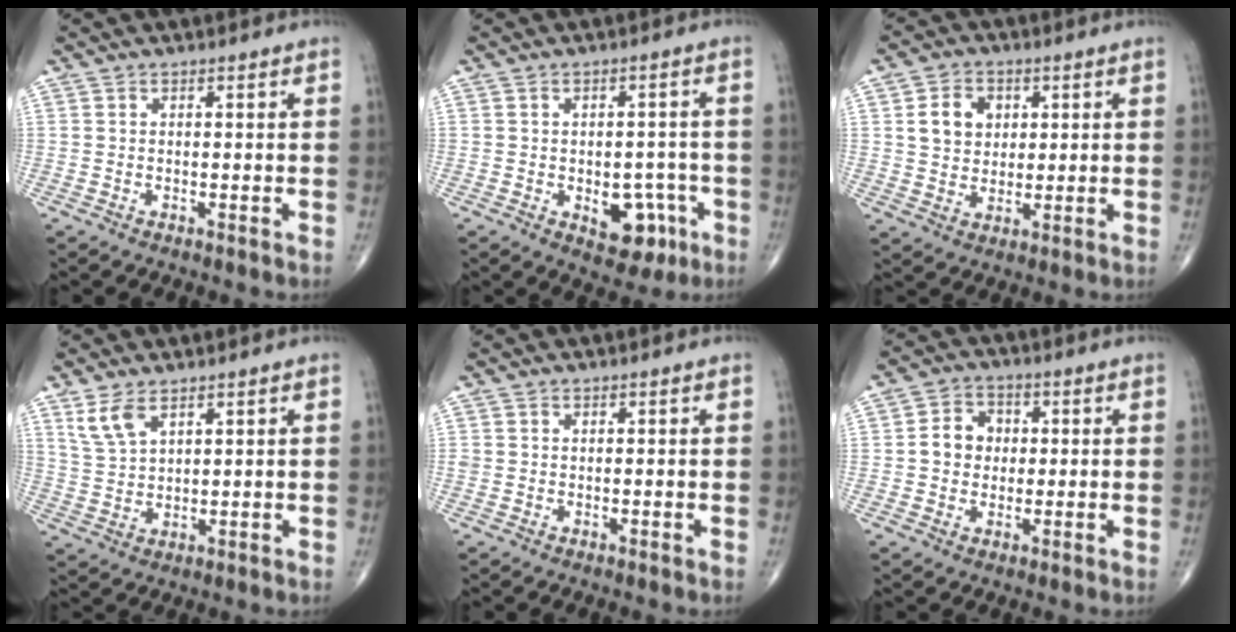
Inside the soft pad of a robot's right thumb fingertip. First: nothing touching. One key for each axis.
{"total": 8.2, "fx": -3.0, "fy": 5.2, "fz": 5.7, "tx": -0.038, "ty": 0.020, "tz": -0.030}
{"total": 7.5, "fx": 2.0, "fy": 6.1, "fz": 3.9, "tx": -0.039, "ty": -0.007, "tz": 0.036}
{"total": 5.5, "fx": 3.4, "fy": 2.5, "fz": 3.5, "tx": -0.071, "ty": -0.012, "tz": 0.077}
{"total": 0.6, "fx": 0.1, "fy": 0.6, "fz": 0.2, "tx": 0.004, "ty": 0.002, "tz": 0.002}
{"total": 6.4, "fx": 0.3, "fy": 5.5, "fz": 3.2, "tx": -0.031, "ty": 0.013, "tz": -0.004}